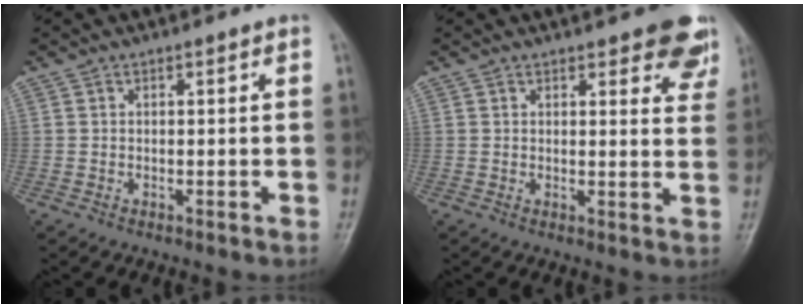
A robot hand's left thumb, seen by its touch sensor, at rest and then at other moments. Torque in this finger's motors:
{"motor_torque": [1.56, 0.86, 1.26, -0.76, 0.00]}